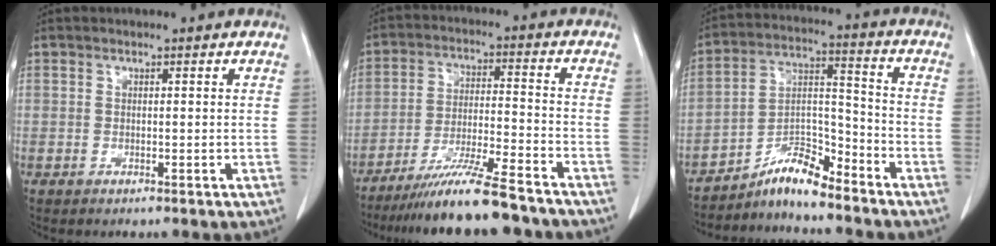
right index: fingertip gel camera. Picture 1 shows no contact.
{"total": 12.6, "force": [-10.6, -0.2, 6.8], "torque": [-0.108, -0.021, -0.177]}
{"total": 7.4, "force": [-6.7, 1.0, 3.0], "torque": [-0.056, 0.023, -0.120]}